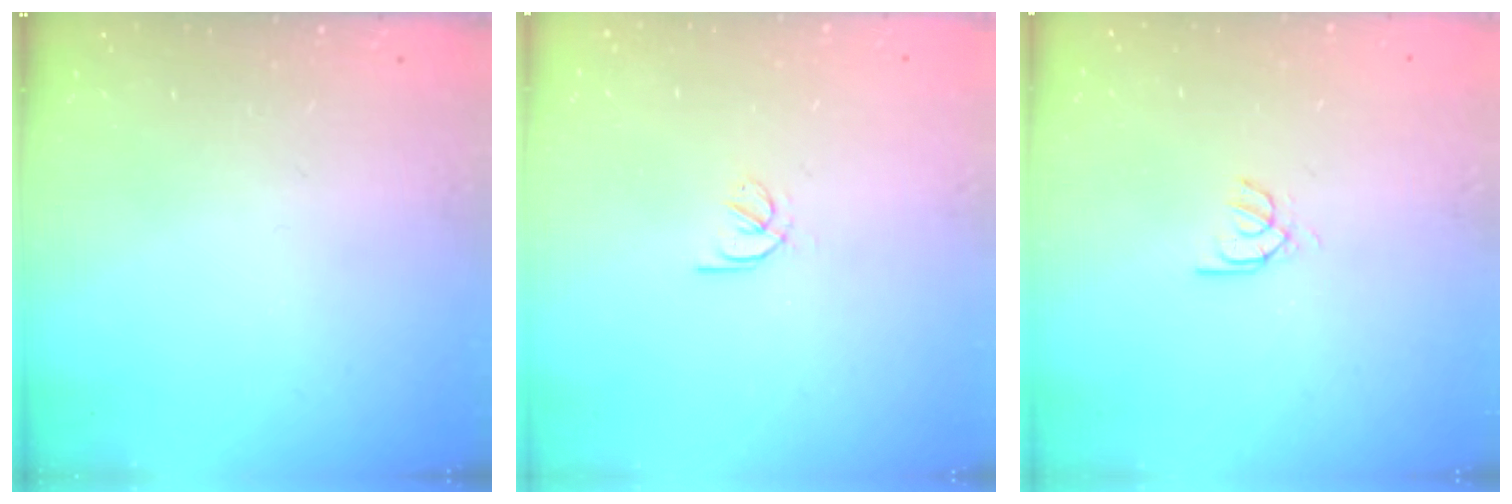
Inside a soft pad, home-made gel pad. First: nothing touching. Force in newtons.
{"total": 2.3, "press": 2.2, "slide": 0.5}
{"total": 2.9, "press": 2.9, "slide": 0.3}